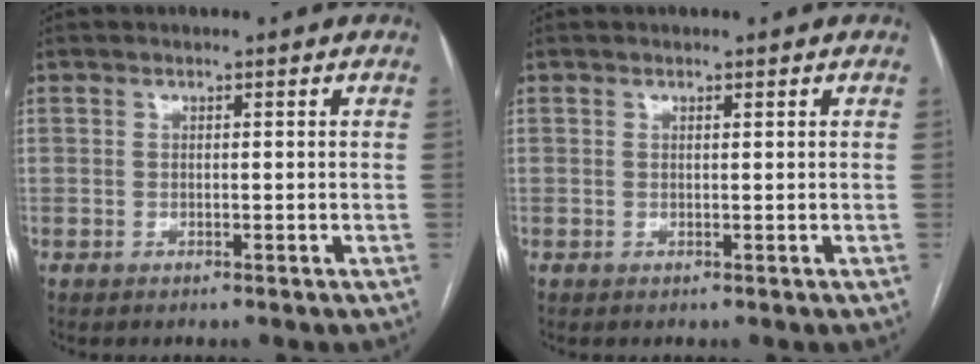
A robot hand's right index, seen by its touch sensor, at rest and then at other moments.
{"total": 0.0}